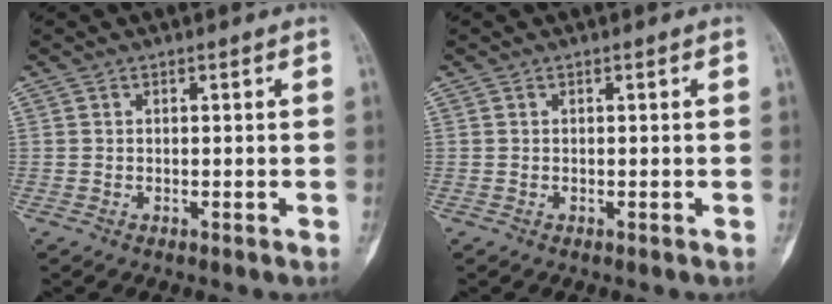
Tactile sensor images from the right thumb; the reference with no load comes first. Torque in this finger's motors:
{"motor_torque": [-0.26, 0.24, 0.00, 0.00, 0.00]}